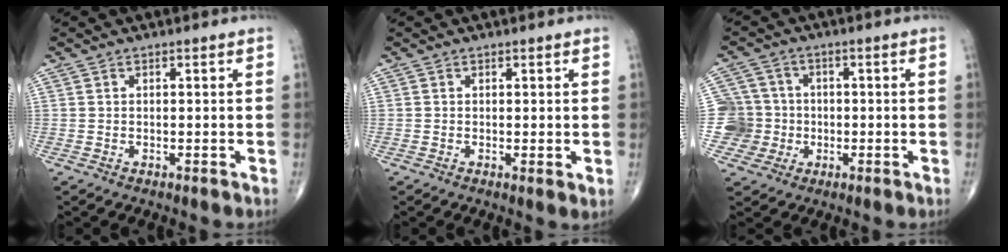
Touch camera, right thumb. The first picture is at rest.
{"total": 1.4, "force": [0.2, 0.4, 1.3], "torque": [-0.020, -0.007, -0.002]}
{"total": 7.9, "force": [-1.2, 7.8, 0.0], "torque": [0.030, 0.022, -0.024]}